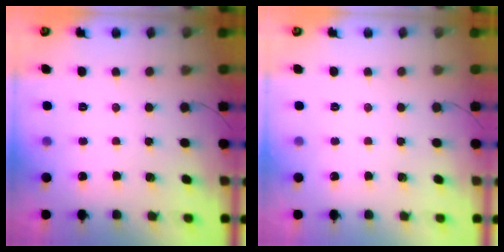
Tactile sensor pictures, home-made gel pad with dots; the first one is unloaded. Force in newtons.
{"total": 0.0}